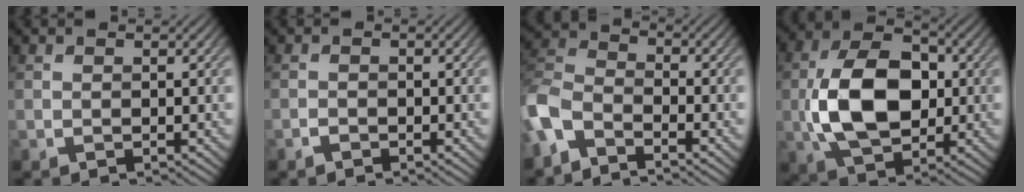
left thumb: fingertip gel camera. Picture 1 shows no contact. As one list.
[{"total": 1.0, "force": [-0.8, 0.3, 0.4], "torque": [-0.008, 0.001, -0.017]}, {"total": 7.3, "force": [-4.9, 3.2, 4.3], "torque": [-0.109, -0.004, -0.118]}, {"total": 11.9, "force": [-0.4, 7.7, 9.1], "torque": [-0.191, 0.003, -0.012]}]